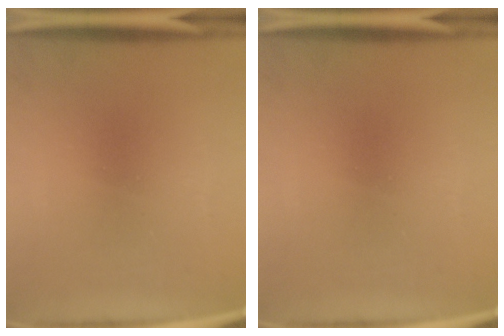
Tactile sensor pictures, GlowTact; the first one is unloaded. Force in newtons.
{"total": 0.0}